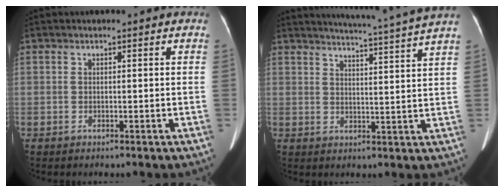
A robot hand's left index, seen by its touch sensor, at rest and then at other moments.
{"total": 12.4, "force": [11.3, -2.8, 4.3], "torque": [-0.069, -0.051, 0.138]}